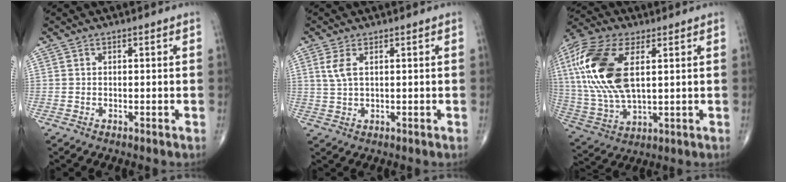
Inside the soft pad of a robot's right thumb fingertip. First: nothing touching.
{"total": 3.5, "force": [1.3, 1.4, 2.9], "torque": [-0.071, 0.003, 0.032]}
{"total": 20.8, "force": [4.9, 10.3, 17.3], "torque": [-0.381, -0.007, 0.090]}